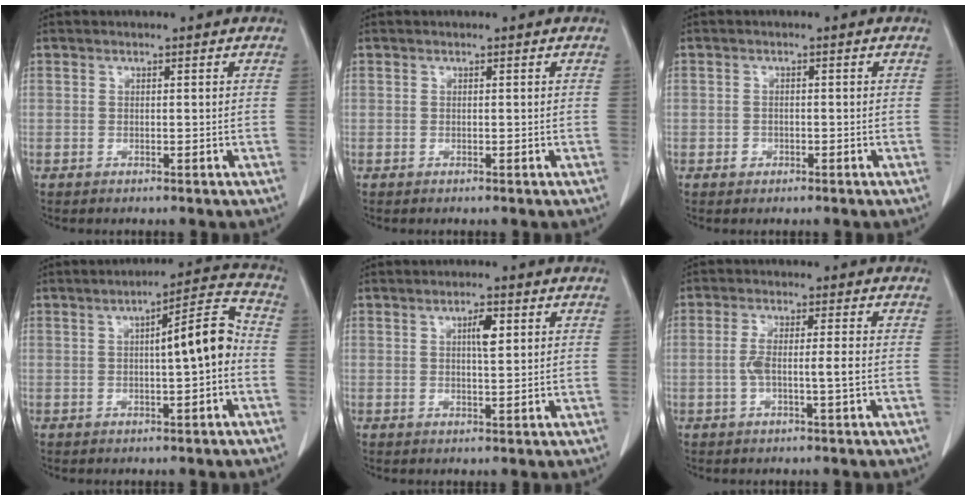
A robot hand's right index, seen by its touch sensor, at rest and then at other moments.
{"total": 0.0}
{"total": 1.2, "force": [-0.4, 1.1, 0.2], "torque": [0.002, 0.006, -0.004]}
{"total": 8.2, "force": [-0.3, 1.1, 8.2], "torque": [-0.116, 0.027, -0.006]}
{"total": 3.1, "force": [1.1, 0.7, 2.8], "torque": [-0.049, 0.001, 0.018]}
{"total": 4.5, "force": [-0.8, 0.2, 4.4], "torque": [-0.094, 0.006, -0.012]}